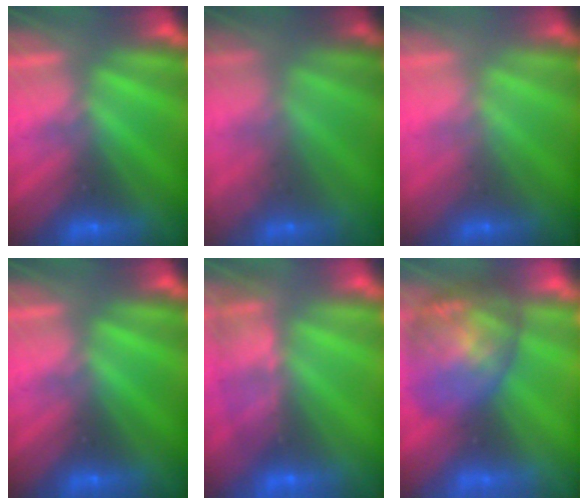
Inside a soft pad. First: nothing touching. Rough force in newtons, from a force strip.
{"total": 6.3}
{"total": 1.9}
{"total": 0.0}
{"total": 10.1}
{"total": 6.9}